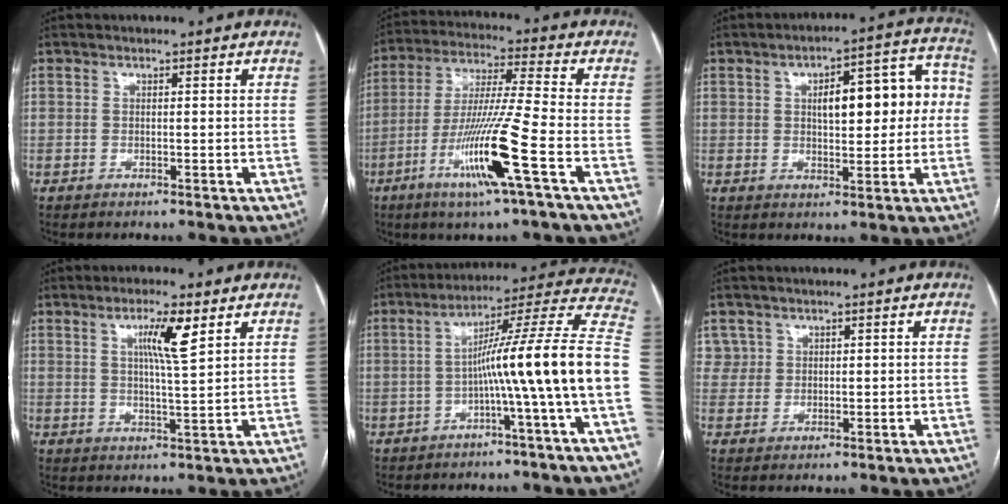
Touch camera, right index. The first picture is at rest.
{"total": 13.9, "force": [-5.6, -1.3, 12.6], "torque": [-0.253, -0.019, -0.109]}
{"total": 12.0, "force": [1.3, 4.5, 11.1], "torque": [-0.141, 0.044, 0.023]}
{"total": 6.1, "force": [2.8, 0.1, 5.5], "torque": [-0.096, -0.001, 0.046]}
{"total": 16.2, "force": [-3.4, -2.4, 15.7], "torque": [-0.212, 0.033, -0.063]}
{"total": 2.7, "force": [1.5, 2.3, -0.3], "torque": [0.019, 0.007, 0.021]}